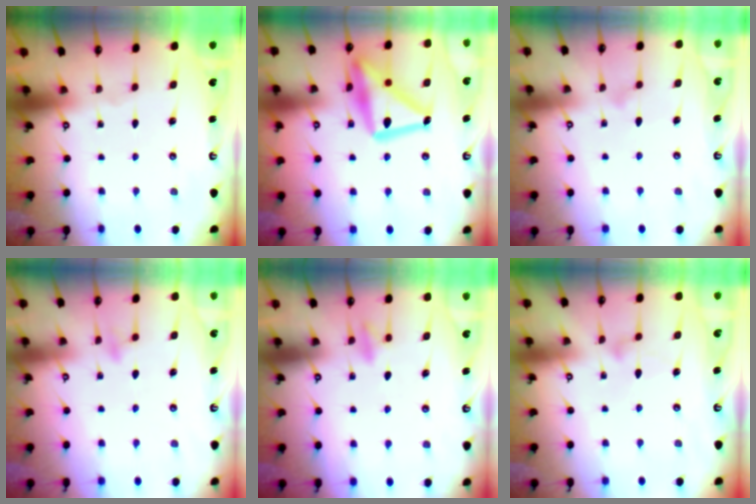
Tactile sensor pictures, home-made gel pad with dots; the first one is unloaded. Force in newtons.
{"total": 21.5, "press": 21.4, "slide": 1.5}
{"total": 8.0, "press": 7.9, "slide": 0.5}
{"total": 6.6, "press": 6.6, "slide": 0.6}
{"total": 6.8, "press": 6.7, "slide": 1.0}
{"total": 7.8, "press": 7.8, "slide": 0.4}